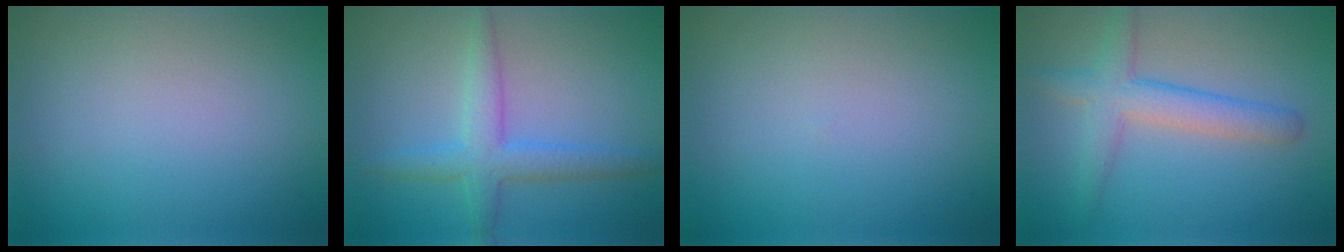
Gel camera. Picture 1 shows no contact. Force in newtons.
{"total": 3.7, "press": 3.7, "slide": 0.0}
{"total": 0.0}
{"total": 3.9, "press": 3.9, "slide": 0.1}